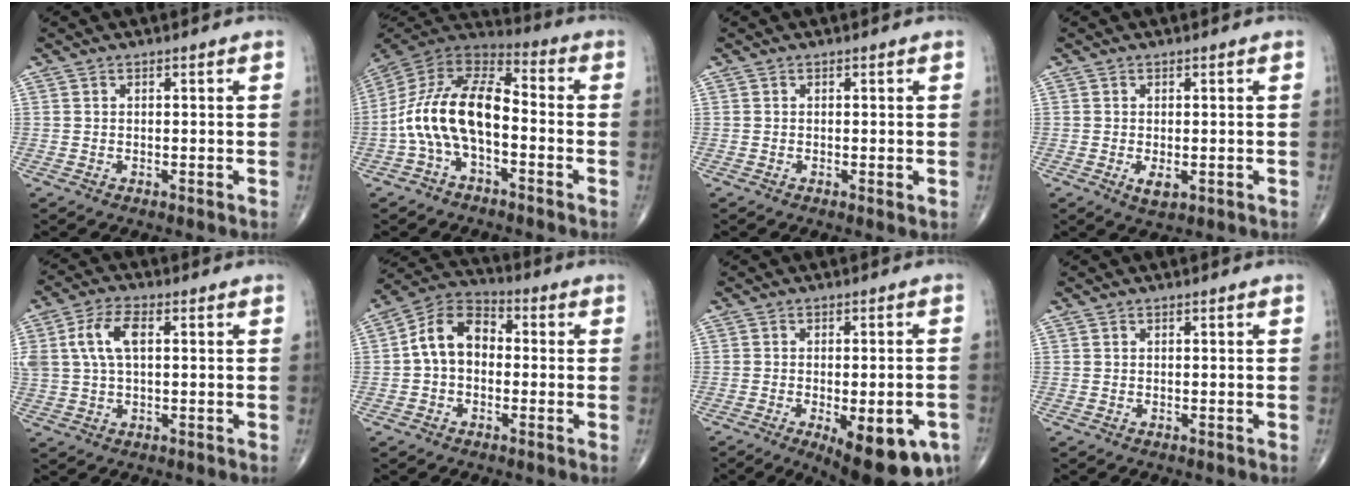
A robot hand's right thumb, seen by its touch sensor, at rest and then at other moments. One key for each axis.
{"total": 15.9, "fx": -3.2, "fy": 8.2, "fz": 13.3, "tx": -0.246, "ty": 0.054, "tz": -0.069}
{"total": 0.8, "fx": -0.1, "fy": 0.1, "fz": 0.8, "tx": -0.013, "ty": -0.004, "tz": -0.003}
{"total": 2.5, "fx": -0.6, "fy": 1.2, "fz": 2.1, "tx": -0.032, "ty": -0.005, "tz": -0.008}
{"total": 8.1, "fx": 1.8, "fy": 4.1, "fz": 6.7, "tx": -0.147, "ty": 0.016, "tz": 0.035}
{"total": 10.1, "fx": -0.1, "fy": 7.3, "fz": 7.1, "tx": -0.108, "ty": 0.033, "tz": -0.018}
{"total": 15.9, "fx": -6.8, "fy": 5.9, "fz": 13.1, "tx": -0.131, "ty": 0.005, "tz": -0.077}
{"total": 0.0}